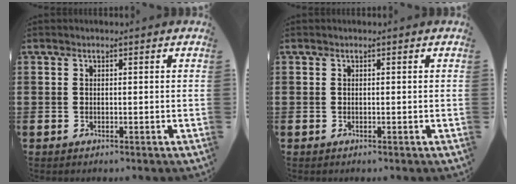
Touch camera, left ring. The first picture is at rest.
{"total": 0.0}